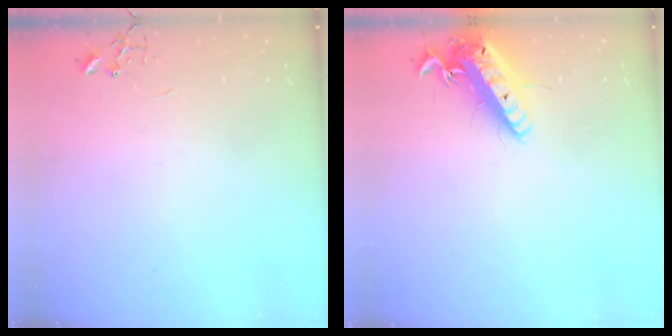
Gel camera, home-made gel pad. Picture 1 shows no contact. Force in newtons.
{"total": 16.1, "press": 15.8, "slide": 3.2}